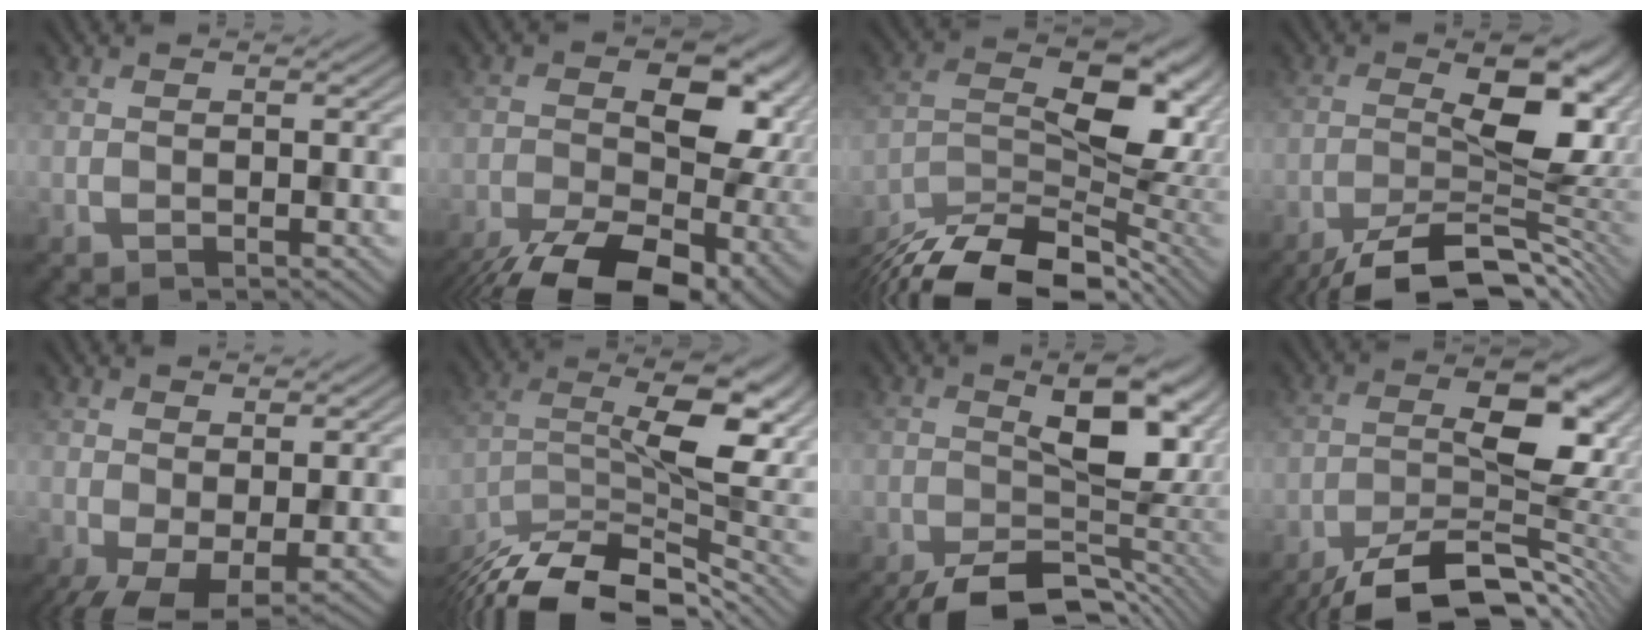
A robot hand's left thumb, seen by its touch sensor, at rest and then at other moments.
{"total": 18.0, "force": [-6.7, 10.1, 13.4], "torque": [-0.210, -0.027, -0.087]}
{"total": 14.0, "force": [-8.7, 6.0, 9.1], "torque": [-0.177, -0.013, -0.156]}
{"total": 13.8, "force": [-6.1, 5.0, 11.3], "torque": [-0.176, -0.009, -0.097]}
{"total": 5.3, "force": [-0.6, 2.5, 4.6], "torque": [-0.099, -0.009, -0.007]}
{"total": 13.3, "force": [-7.6, 4.7, 9.9], "torque": [-0.171, -0.009, -0.141]}
{"total": 13.2, "force": [-4.1, 6.6, 10.6], "torque": [-0.151, -0.025, -0.053]}
{"total": 13.8, "force": [-7.4, 5.4, 10.4], "torque": [-0.163, -0.012, -0.128]}